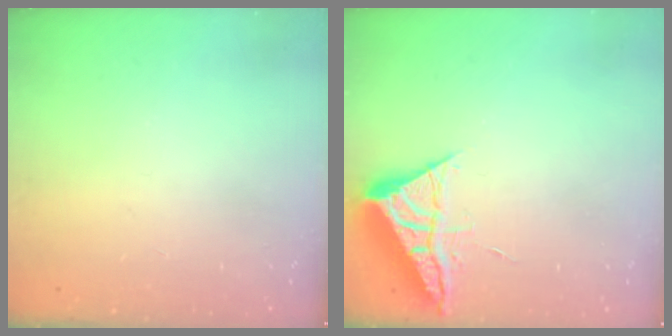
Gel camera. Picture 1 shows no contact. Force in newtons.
{"total": 6.0, "press": 5.9, "slide": 0.4}